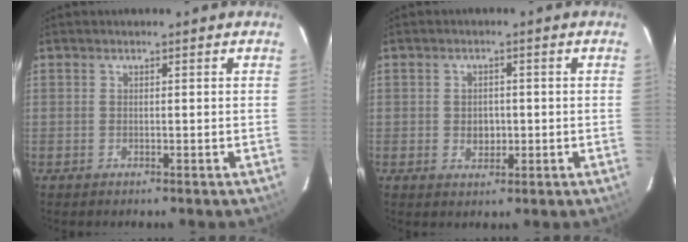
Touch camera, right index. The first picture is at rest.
{"total": 3.2, "force": [-0.4, 2.6, 1.7], "torque": [-0.027, 0.001, -0.002]}